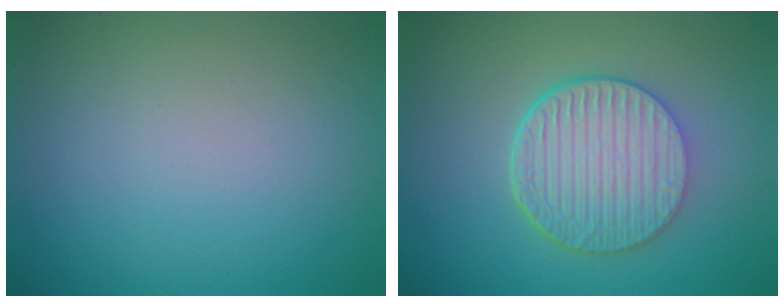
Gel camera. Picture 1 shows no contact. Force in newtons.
{"total": 6.6, "press": 4.7, "slide": 4.6}